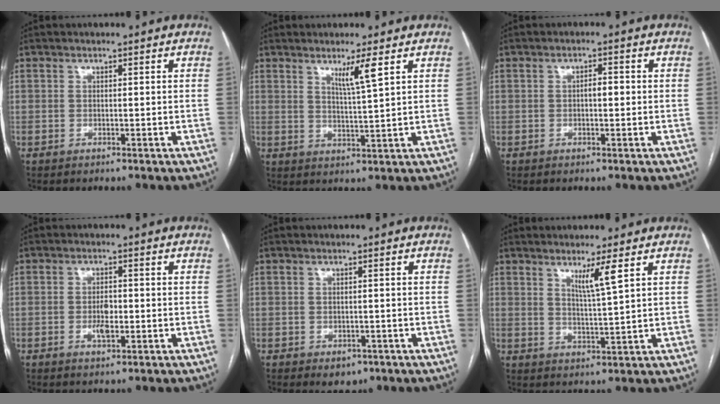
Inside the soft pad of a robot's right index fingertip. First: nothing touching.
{"total": 4.3, "force": [2.5, -0.7, 3.5], "torque": [-0.065, -0.012, 0.048]}
{"total": 1.9, "force": [-0.1, 0.7, 1.8], "torque": [-0.027, 0.006, -0.001]}
{"total": 3.0, "force": [-0.7, 1.2, 2.6], "torque": [-0.048, 0.002, -0.010]}
{"total": 2.6, "force": [-1.3, 1.9, 1.1], "torque": [-0.006, 0.001, -0.007]}
{"total": 4.2, "force": [2.4, -0.8, 3.4], "torque": [-0.062, -0.015, 0.047]}